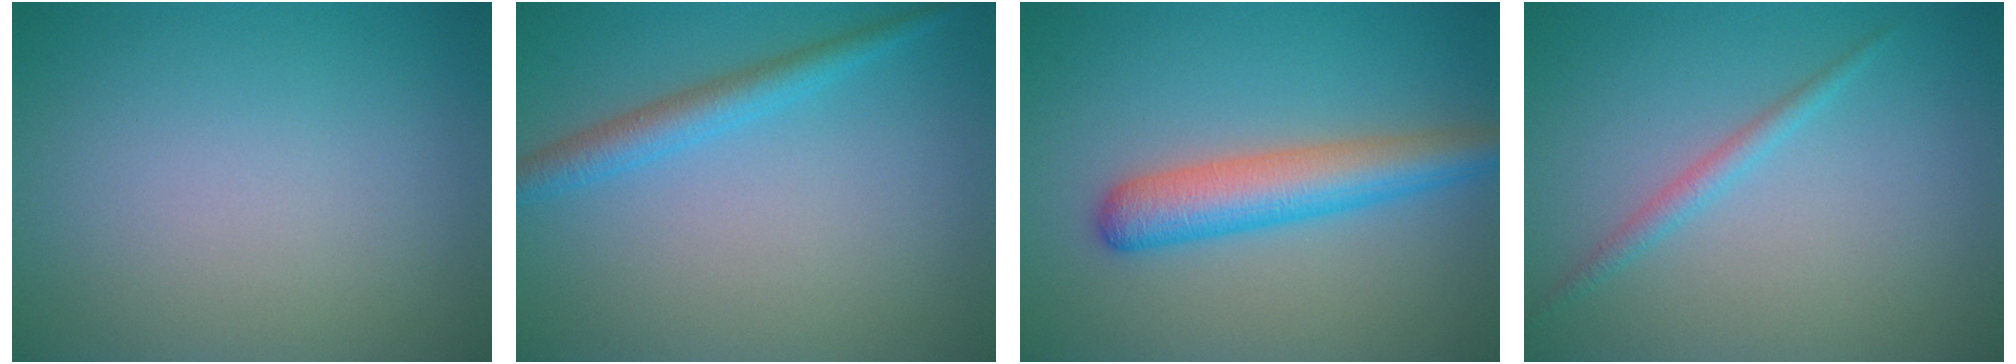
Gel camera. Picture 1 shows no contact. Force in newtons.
{"total": 2.6, "press": 2.6, "slide": 0.1}
{"total": 5.1, "press": 5.1, "slide": 0.1}
{"total": 1.4, "press": 1.4, "slide": 0.1}